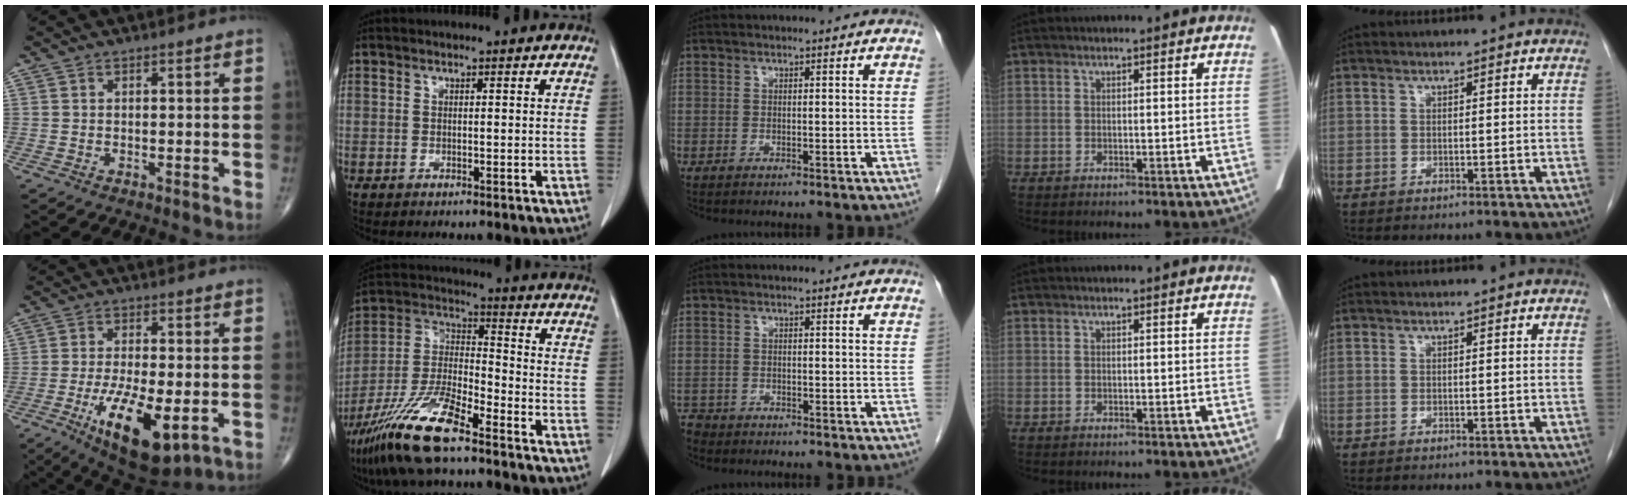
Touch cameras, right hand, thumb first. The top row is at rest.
{"thumb": {"total": 15.2, "force": [-5.2, 5.6, 13.1], "torque": [-0.220, -0.011, -0.071]}, "index": {"total": 14.3, "force": [-10.1, 2.8, 9.8], "torque": [-0.206, -0.010, -0.187]}, "middle": {"total": 2.4, "force": [-2.2, 0.9, 0.1], "torque": [-0.005, -0.004, -0.042]}}